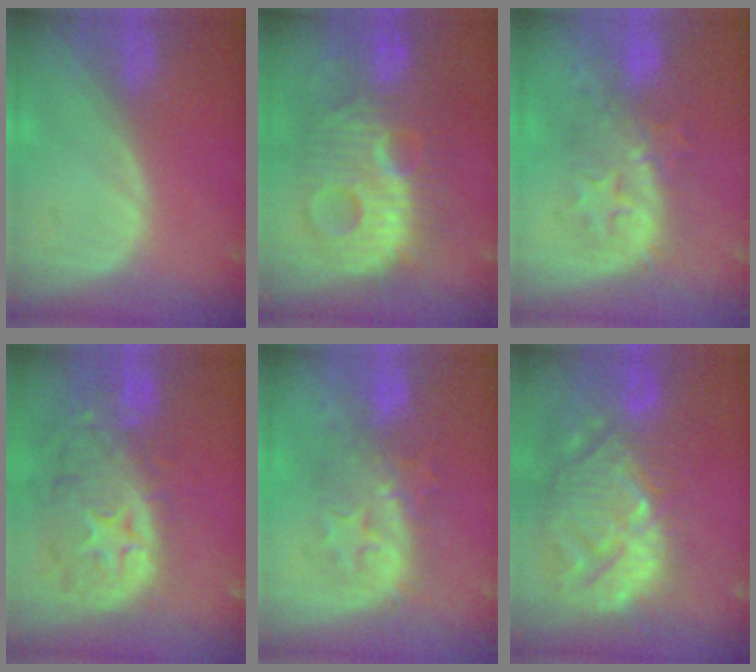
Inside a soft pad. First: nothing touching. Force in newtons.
{"total": 12.1, "press": 12.1, "slide": 0.8}
{"total": 8.1, "press": 8.1, "slide": 0.8}
{"total": 13.3, "press": 11.1, "slide": 7.4}
{"total": 8.1, "press": 8.1, "slide": 0.8}
{"total": 14.8, "press": 12.7, "slide": 7.6}